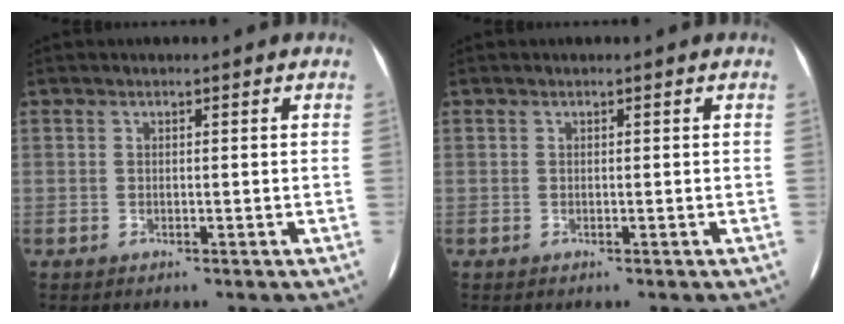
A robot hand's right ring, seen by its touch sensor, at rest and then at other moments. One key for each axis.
{"total": 0.0}